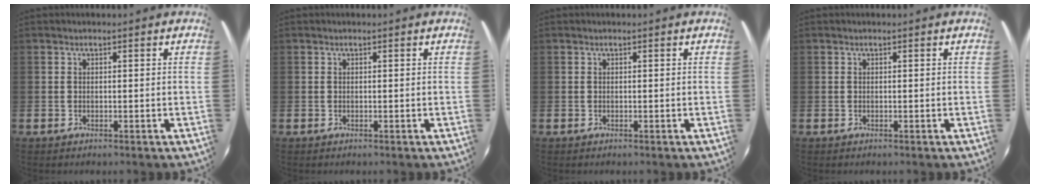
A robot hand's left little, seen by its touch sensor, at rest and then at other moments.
{"total": 0.0}
{"total": 0.0}
{"total": 0.0}